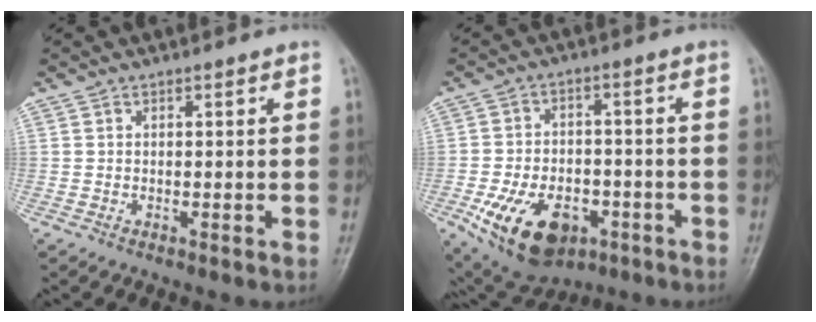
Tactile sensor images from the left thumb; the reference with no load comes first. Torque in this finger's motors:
{"motor_torque": [-0.58, 2.03, 1.39, 0.84, 0.16]}